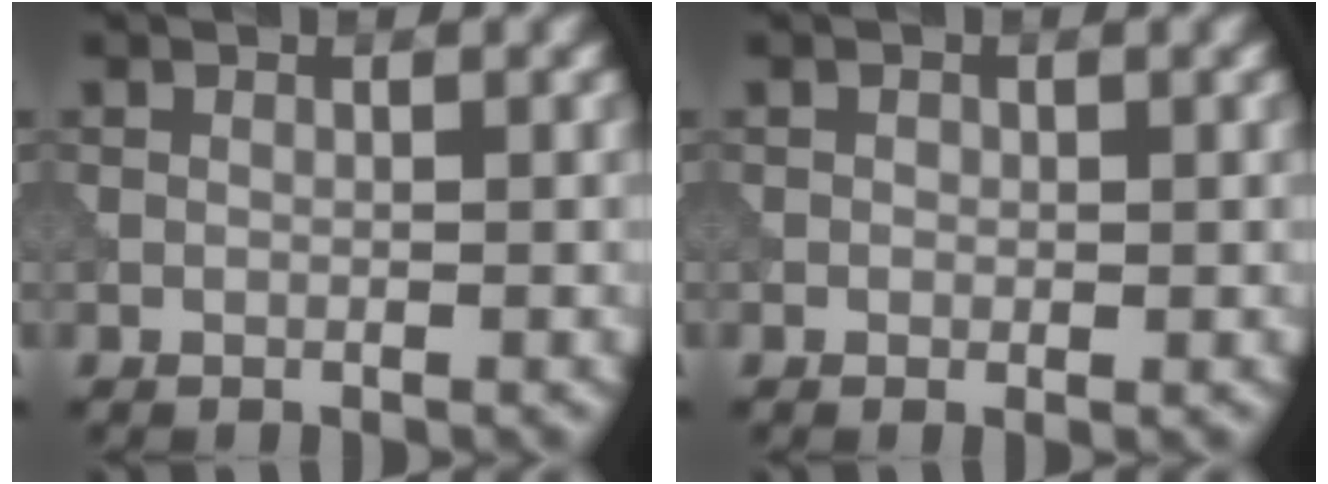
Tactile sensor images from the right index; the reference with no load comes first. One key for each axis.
{"total": 0.6, "fx": 0.0, "fy": 0.4, "fz": 0.4, "tx": -0.004, "ty": -0.002, "tz": -0.001}